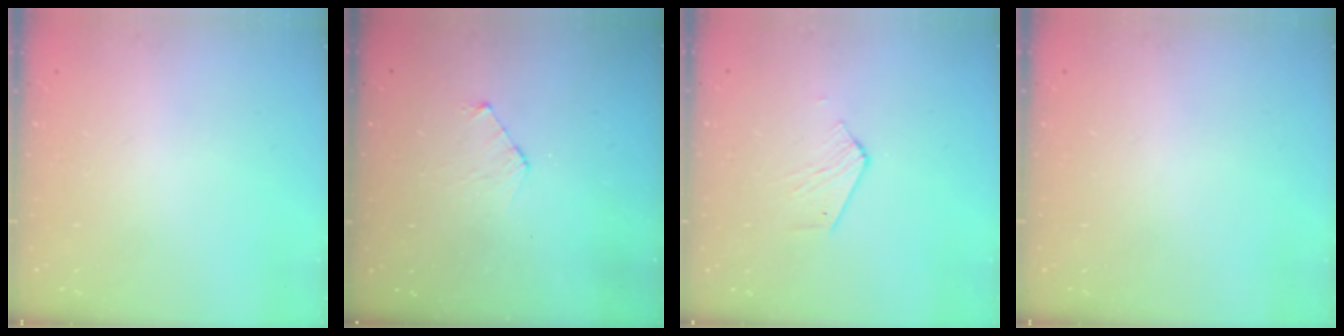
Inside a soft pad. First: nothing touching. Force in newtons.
{"total": 4.0, "press": 4.0, "slide": 0.4}
{"total": 2.8, "press": 2.8, "slide": 0.4}
{"total": 0.0}